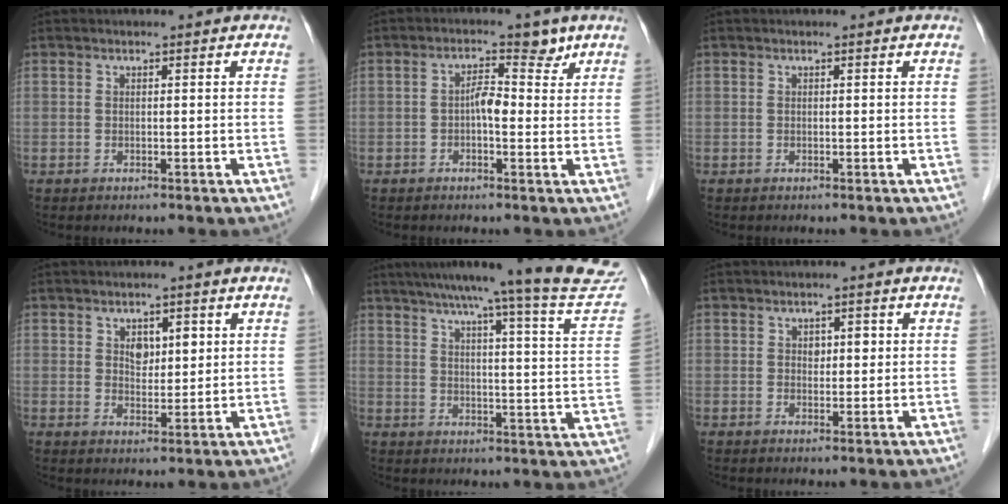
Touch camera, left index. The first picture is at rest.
{"total": 3.9, "force": [0.9, 2.1, 3.1], "torque": [-0.055, 0.024, 0.012]}
{"total": 0.0}
{"total": 3.8, "force": [1.4, 2.2, 2.7], "torque": [-0.043, 0.005, 0.024]}
{"total": 22.0, "force": [19.7, -0.9, 9.8], "torque": [-0.139, -0.053, 0.238]}
{"total": 2.1, "force": [0.5, 1.3, 1.6], "torque": [-0.022, 0.006, 0.007]}